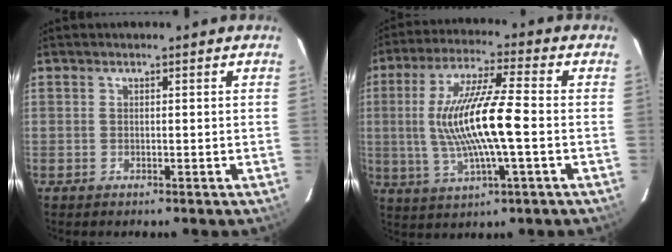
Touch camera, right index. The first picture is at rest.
{"total": 14.4, "force": [-1.0, 1.8, 14.3], "torque": [-0.275, -0.001, -0.015]}